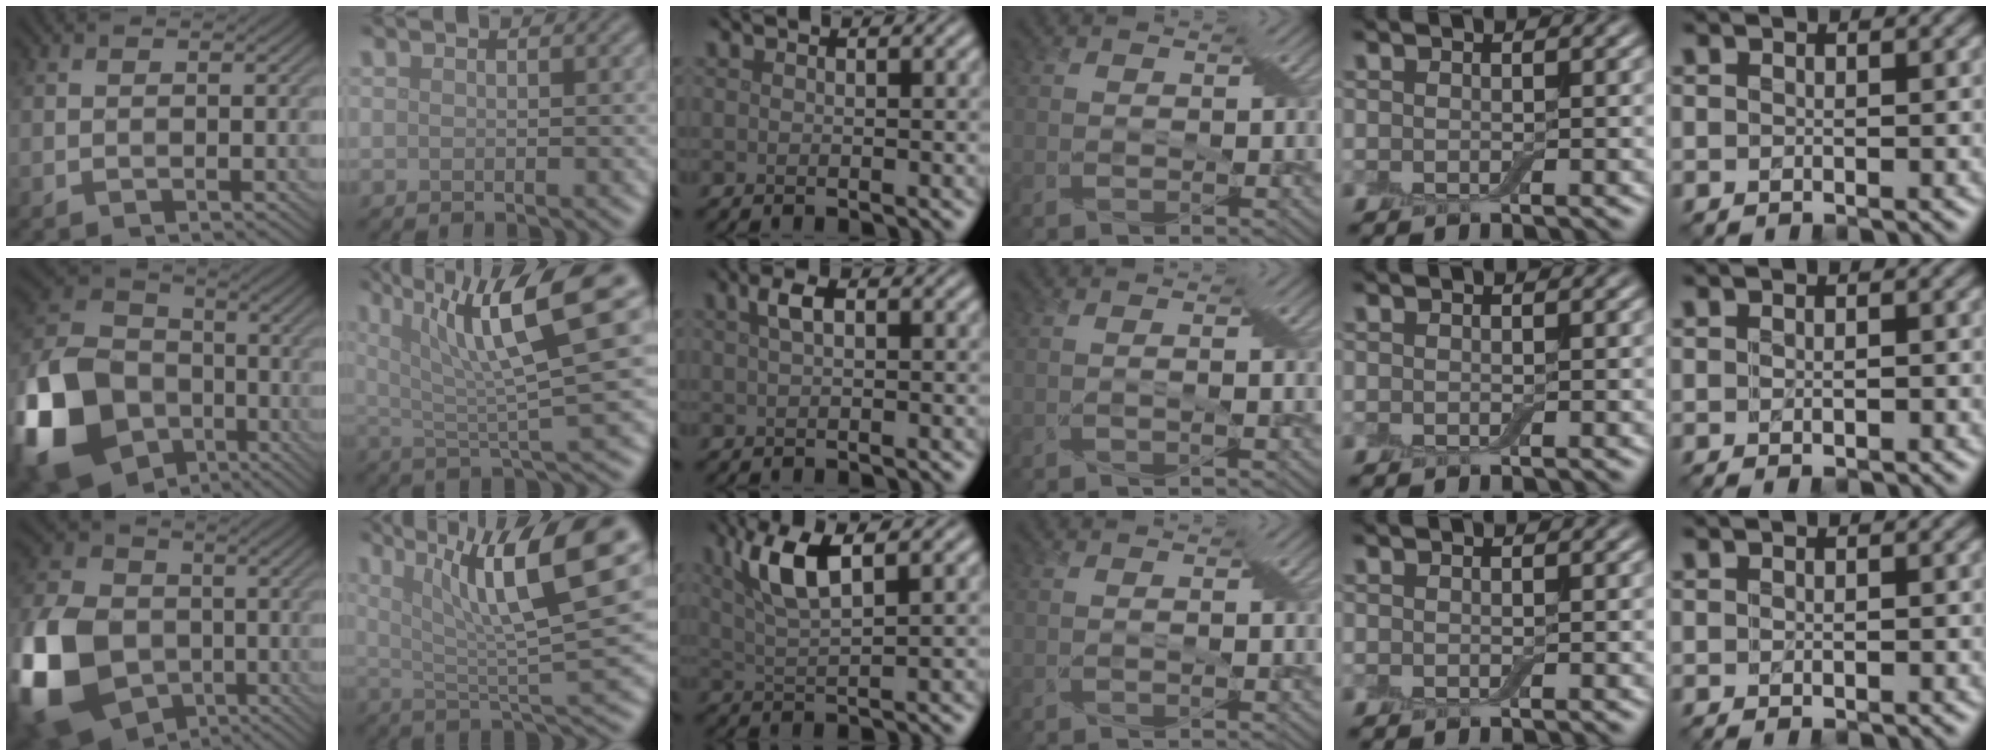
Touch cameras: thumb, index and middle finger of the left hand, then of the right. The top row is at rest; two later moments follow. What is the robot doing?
{"motion": "open", "object": "airpods case & airpods"}